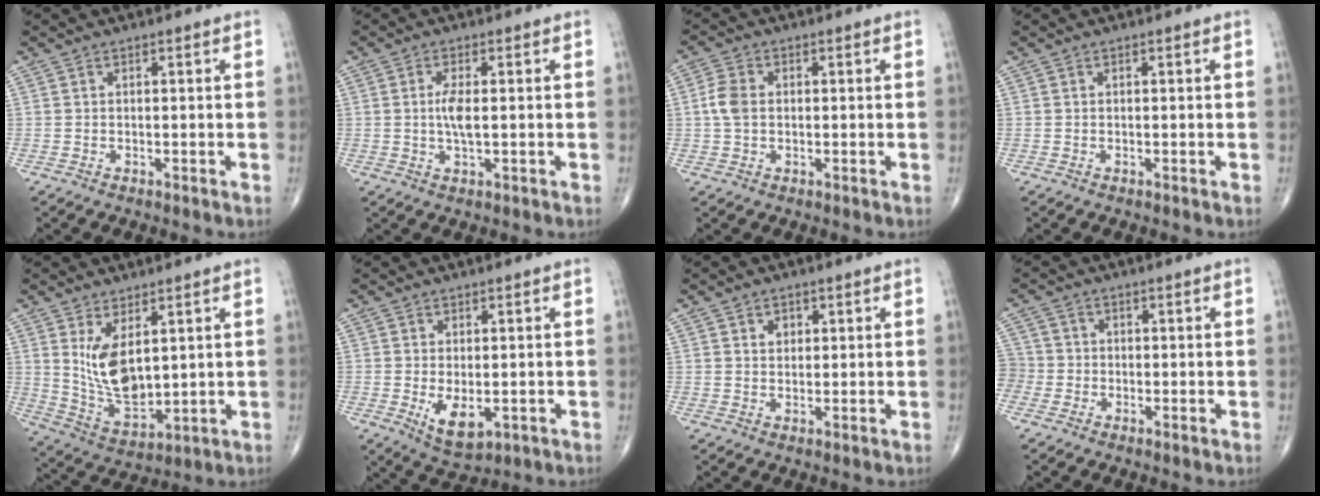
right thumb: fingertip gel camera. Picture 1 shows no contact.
{"total": 3.8, "force": [0.2, 1.2, 3.7], "torque": [-0.079, -0.005, 0.002]}
{"total": 4.3, "force": [0.2, 2.9, 3.1], "torque": [-0.072, 0.007, -0.002]}
{"total": 0.0}
{"total": 10.6, "force": [3.1, 5.2, 8.6], "torque": [-0.146, -0.030, 0.080]}
{"total": 6.1, "force": [-1.3, 3.2, 5.1], "torque": [-0.081, -0.015, -0.010]}
{"total": 2.4, "force": [1.1, 1.9, 1.1], "torque": [-0.006, -0.005, 0.016]}
{"total": 5.4, "force": [-1.5, 5.1, 1.1], "torque": [-0.023, 0.014, -0.033]}